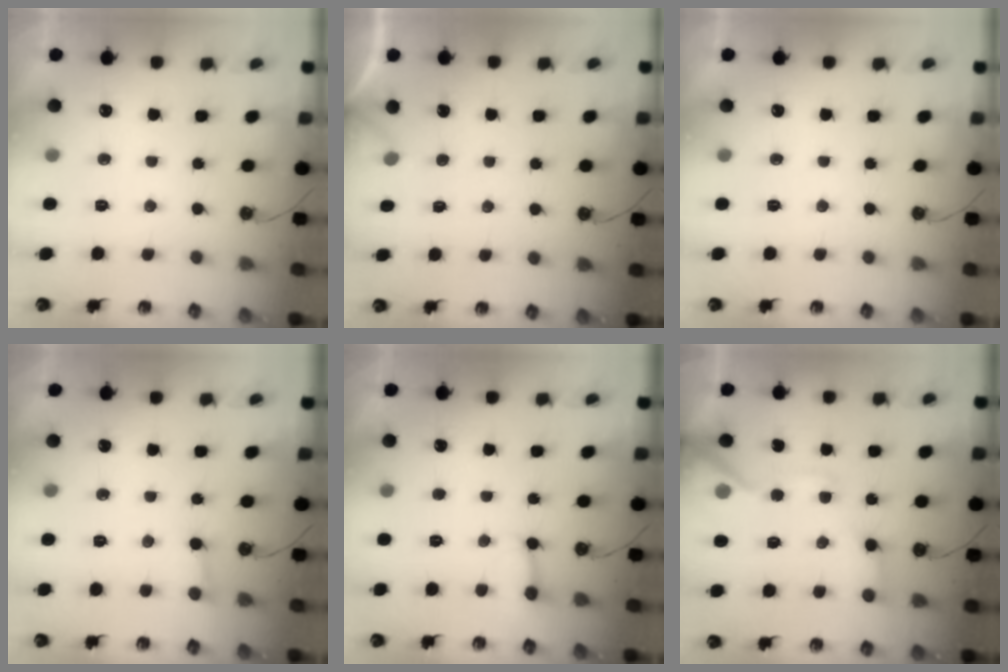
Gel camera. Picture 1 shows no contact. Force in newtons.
{"total": 2.8, "press": 2.8, "slide": 0.3}
{"total": 0.0}
{"total": 2.7, "press": 2.7, "slide": 0.2}
{"total": 3.2, "press": 3.2, "slide": 0.5}
{"total": 13.4, "press": 13.3, "slide": 1.7}